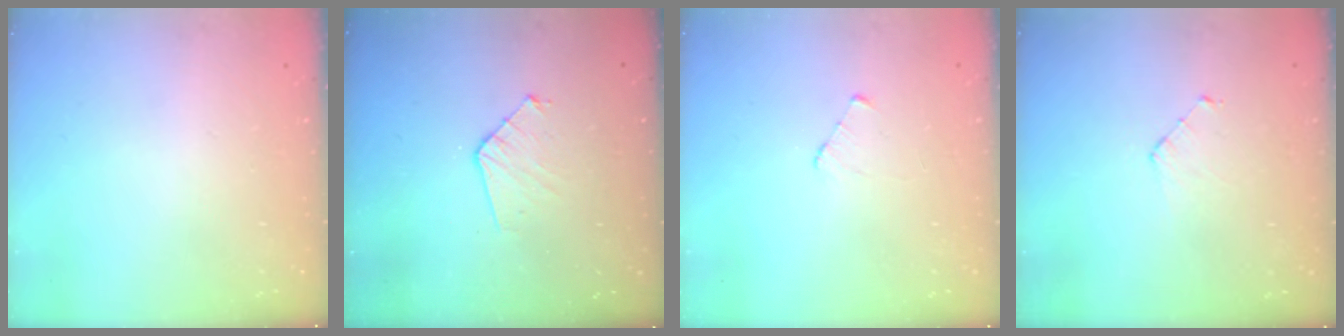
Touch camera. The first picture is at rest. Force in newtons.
{"total": 7.4, "press": 7.4, "slide": 0.7}
{"total": 3.0, "press": 2.9, "slide": 0.3}
{"total": 4.3, "press": 4.3, "slide": 0.4}